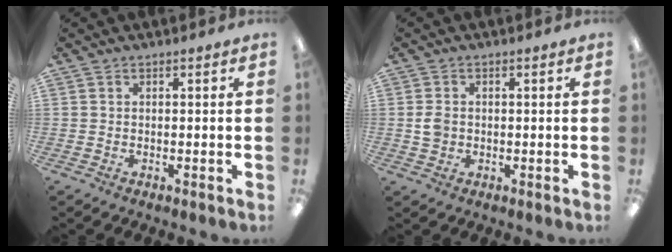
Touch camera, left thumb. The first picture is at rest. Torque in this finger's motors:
{"motor_torque": [-0.18, 0.28, 0.46, -0.04, 0.01]}